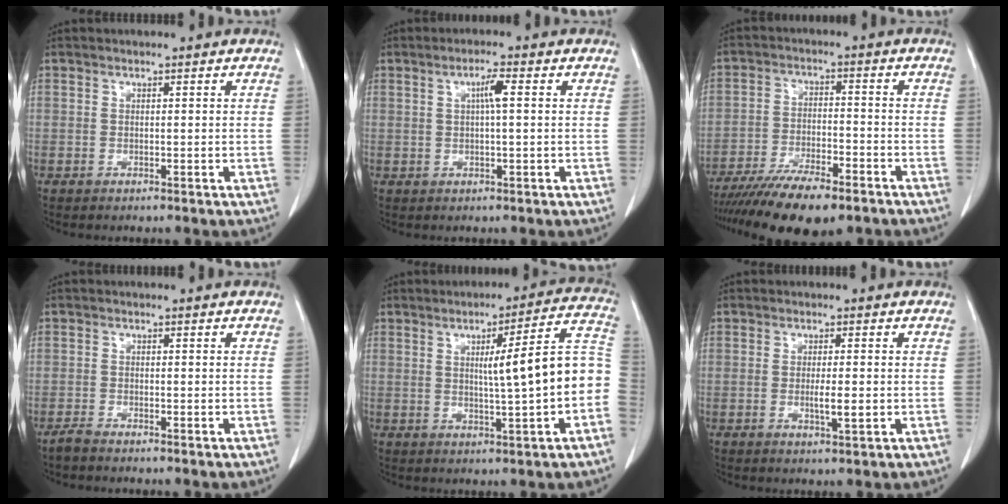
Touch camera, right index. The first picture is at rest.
{"total": 2.8, "force": [0.6, 0.3, 2.7], "torque": [-0.048, 0.005, 0.010]}
{"total": 13.5, "force": [-10.6, 3.1, 7.8], "torque": [-0.133, -0.019, -0.173]}
{"total": 1.3, "force": [-1.2, 0.0, 0.6], "torque": [-0.020, -0.003, -0.022]}
{"total": 11.9, "force": [-0.5, 0.0, 11.9], "torque": [-0.151, 0.024, -0.010]}
{"total": 3.0, "force": [-0.5, 0.3, 3.0], "torque": [-0.052, -0.004, -0.006]}